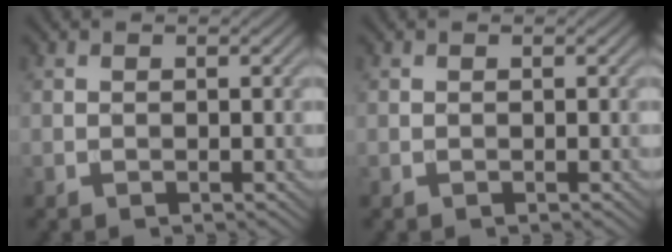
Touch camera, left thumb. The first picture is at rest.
{"total": 0.0}